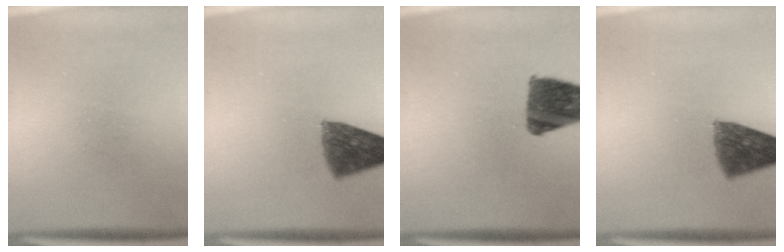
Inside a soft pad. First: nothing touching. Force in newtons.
{"total": 8.5}
{"total": 10.8}
{"total": 8.5}